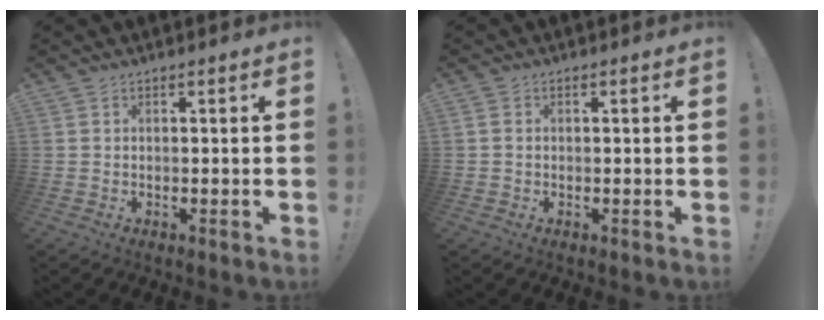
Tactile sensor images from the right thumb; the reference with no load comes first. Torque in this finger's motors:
{"motor_torque": [-0.12, -0.36, 0.28, -0.03, 0.07]}